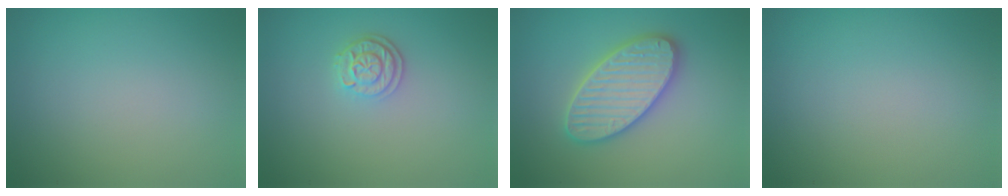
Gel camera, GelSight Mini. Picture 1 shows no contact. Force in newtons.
{"total": 2.6, "press": 2.2, "slide": 1.4}
{"total": 5.8, "press": 5.7, "slide": 0.6}
{"total": 0.0}